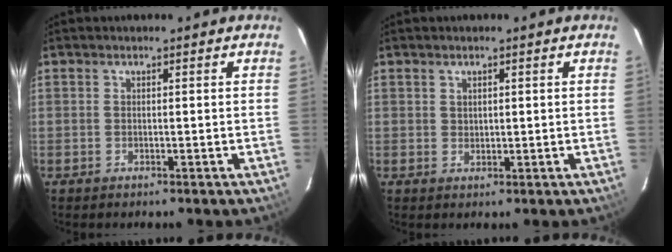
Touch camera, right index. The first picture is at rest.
{"total": 1.2, "force": [0.7, 0.8, 0.3], "torque": [-0.002, 0.003, 0.014]}